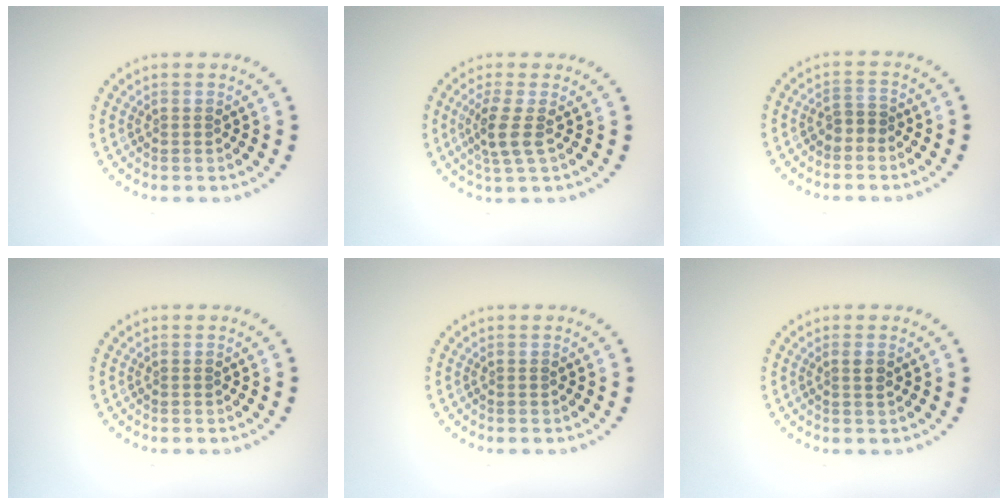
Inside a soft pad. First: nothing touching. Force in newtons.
{"total": 2.7, "press": 2.1, "slide": 1.7}
{"total": 1.1, "press": 0.9, "slide": 0.7}
{"total": 0.0}
{"total": 0.0}
{"total": 1.0, "press": 0.8, "slide": 0.5}